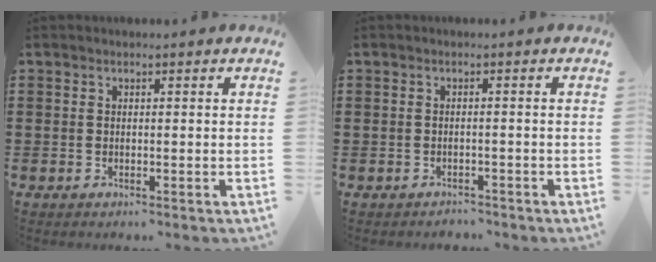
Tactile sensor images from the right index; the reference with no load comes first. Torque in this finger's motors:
{"motor_torque": [-1.01, 0.67, -1.05, -0.21]}